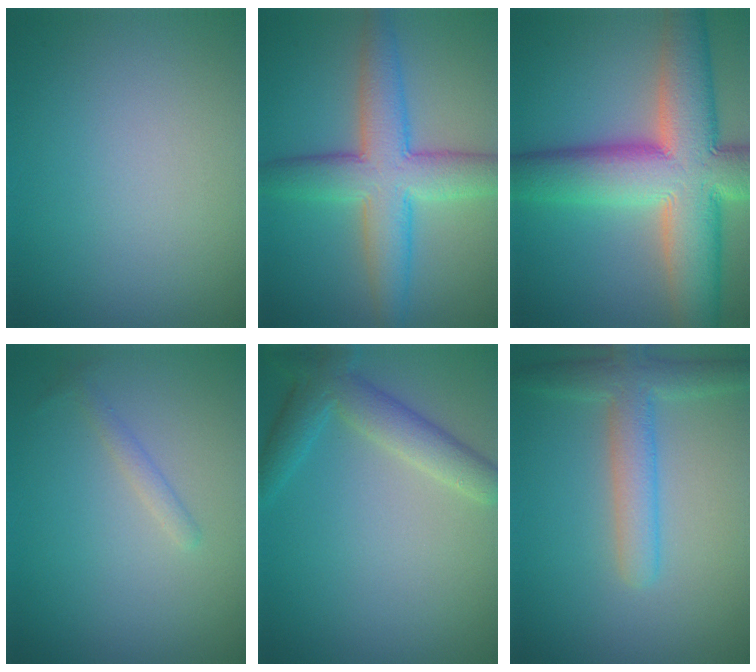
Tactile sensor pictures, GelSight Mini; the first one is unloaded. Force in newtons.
{"total": 7.3, "press": 7.3, "slide": 0.2}
{"total": 12.9, "press": 12.8, "slide": 0.7}
{"total": 1.1, "press": 1.1, "slide": 0.1}
{"total": 4.1, "press": 4.1, "slide": 0.3}
{"total": 3.9, "press": 3.9, "slide": 0.4}